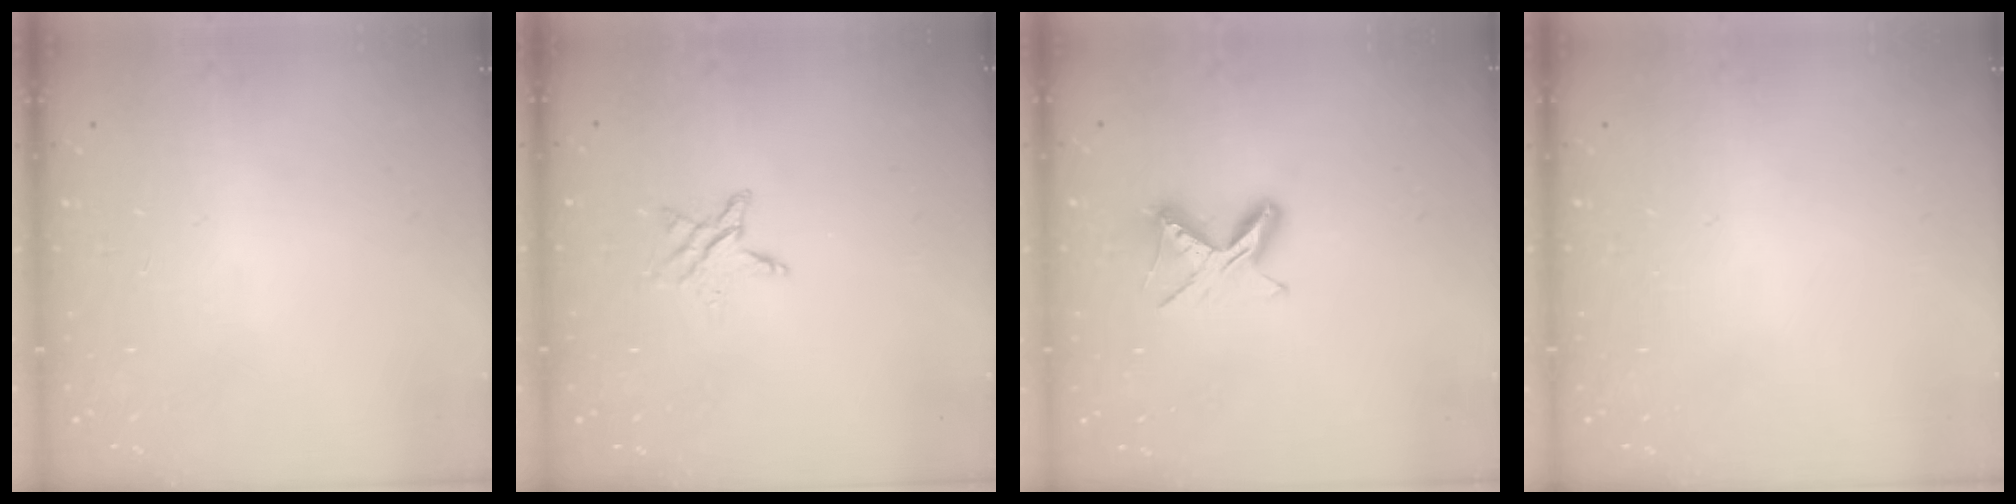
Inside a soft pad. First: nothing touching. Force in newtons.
{"total": 3.9, "press": 3.9, "slide": 0.4}
{"total": 6.8, "press": 6.7, "slide": 0.7}
{"total": 0.0}